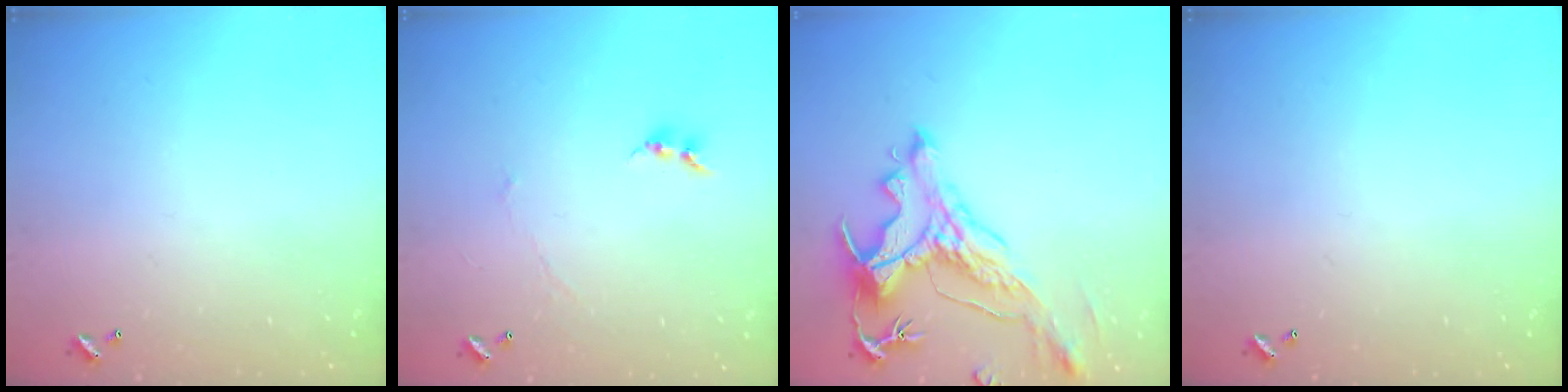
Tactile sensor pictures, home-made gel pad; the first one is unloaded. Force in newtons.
{"total": 0.7, "press": 0.4, "slide": 0.6}
{"total": 2.9, "press": 2.6, "slide": 1.5}
{"total": 0.0}